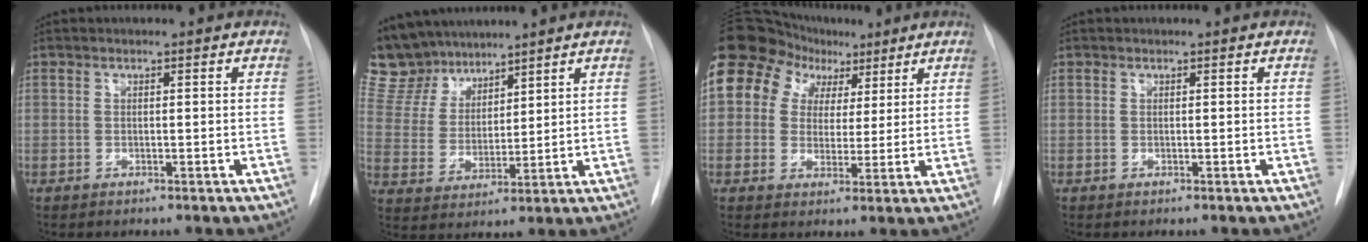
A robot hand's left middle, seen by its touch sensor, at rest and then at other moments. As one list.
[{"total": 11.5, "force": [10.2, 4.9, 1.7], "torque": [-0.047, 0.017, 0.212]}, {"total": 13.4, "force": [6.7, 10.4, 5.1], "torque": [-0.079, 0.064, 0.114]}, {"total": 0.0}]